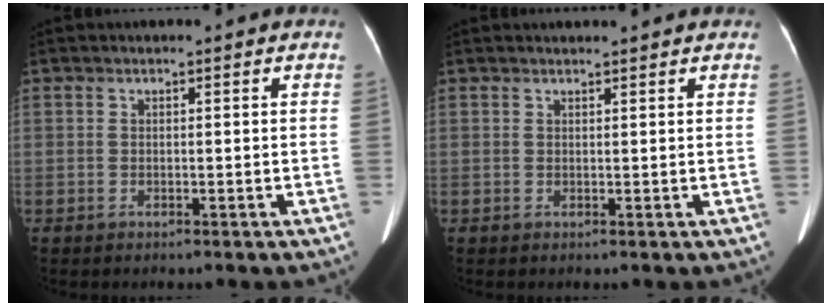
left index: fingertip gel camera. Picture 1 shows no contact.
{"total": 2.7, "force": [2.6, 0.2, 0.7], "torque": [-0.010, 0.016, 0.031]}